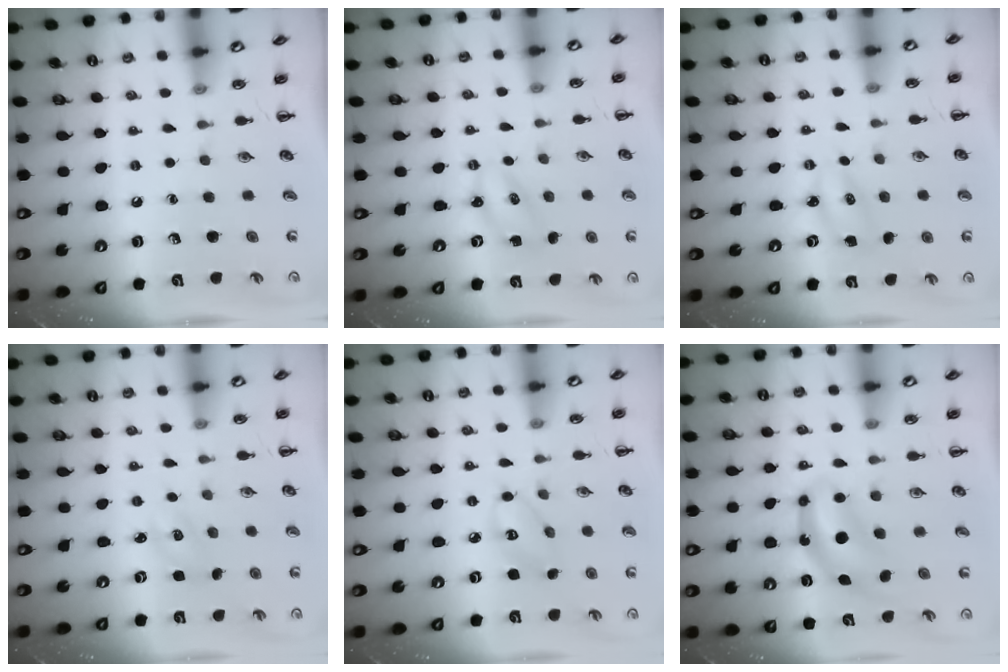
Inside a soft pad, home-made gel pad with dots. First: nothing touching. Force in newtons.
{"total": 2.4, "press": 2.3, "slide": 0.5}
{"total": 2.8, "press": 2.8, "slide": 0.6}
{"total": 1.6, "press": 1.5, "slide": 0.5}
{"total": 3.8, "press": 3.8, "slide": 0.7}
{"total": 7.0, "press": 7.0, "slide": 0.1}